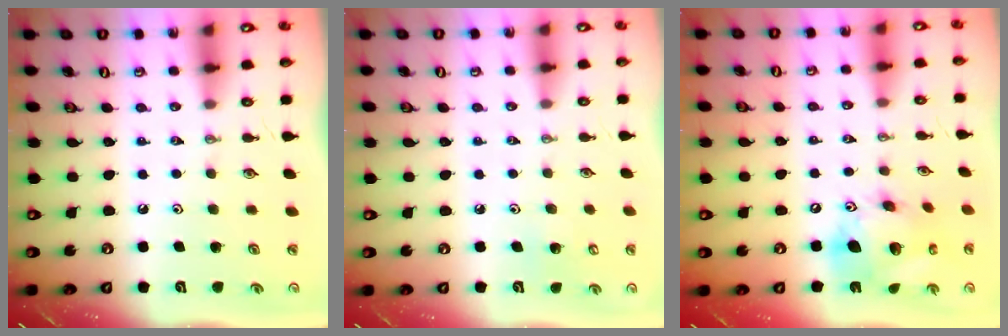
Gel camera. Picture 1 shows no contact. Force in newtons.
{"total": 4.2, "press": 4.2, "slide": 0.4}
{"total": 18.5, "press": 18.2, "slide": 3.3}